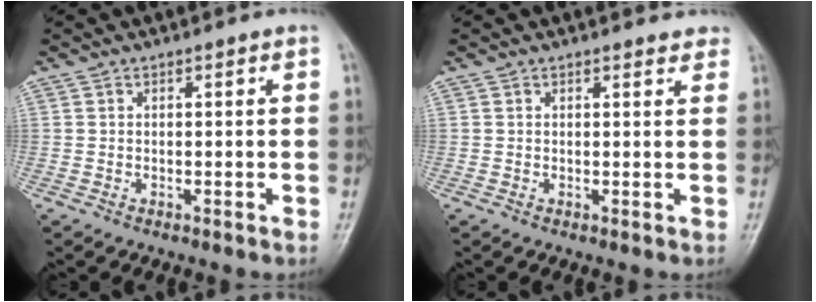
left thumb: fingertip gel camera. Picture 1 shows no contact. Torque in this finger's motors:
{"motor_torque": [-0.15, -0.08, 0.15, 0.12, -0.03]}